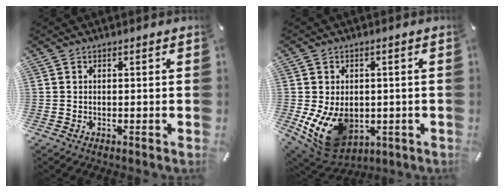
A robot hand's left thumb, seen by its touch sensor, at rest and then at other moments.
{"total": 12.6, "force": [-2.8, 9.5, 7.8], "torque": [-0.153, 0.001, -0.045]}